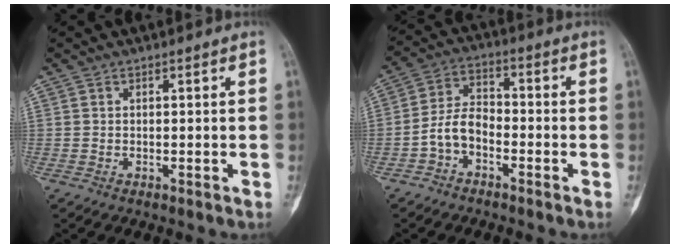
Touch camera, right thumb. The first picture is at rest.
{"total": 6.5, "force": [-2.8, 4.1, 4.2], "torque": [-0.073, 0.033, -0.066]}